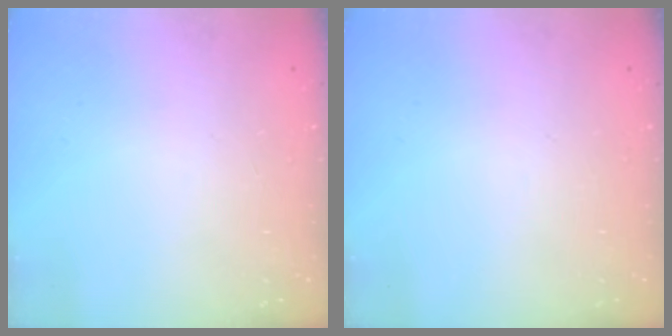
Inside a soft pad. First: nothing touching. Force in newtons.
{"total": 0.0}